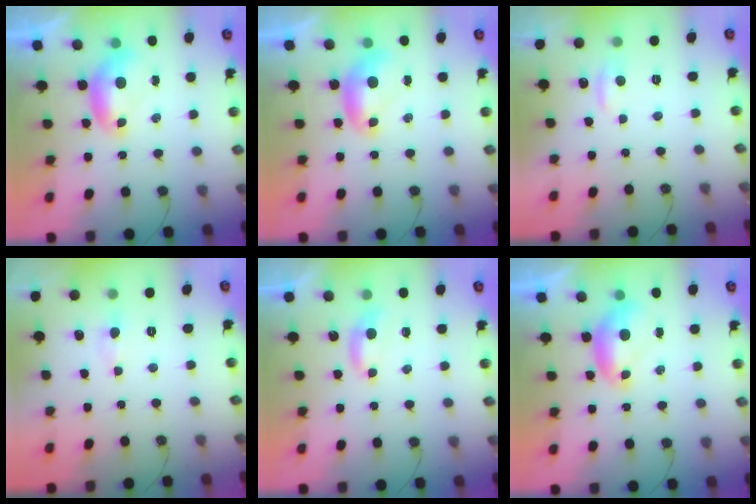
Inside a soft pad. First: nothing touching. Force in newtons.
{"total": 0.0}
{"total": 1.0, "press": 0.7, "slide": 0.7}
{"total": 0.5, "press": 0.4, "slide": 0.4}
{"total": 1.9, "press": 1.9, "slide": 0.5}
{"total": 0.0}